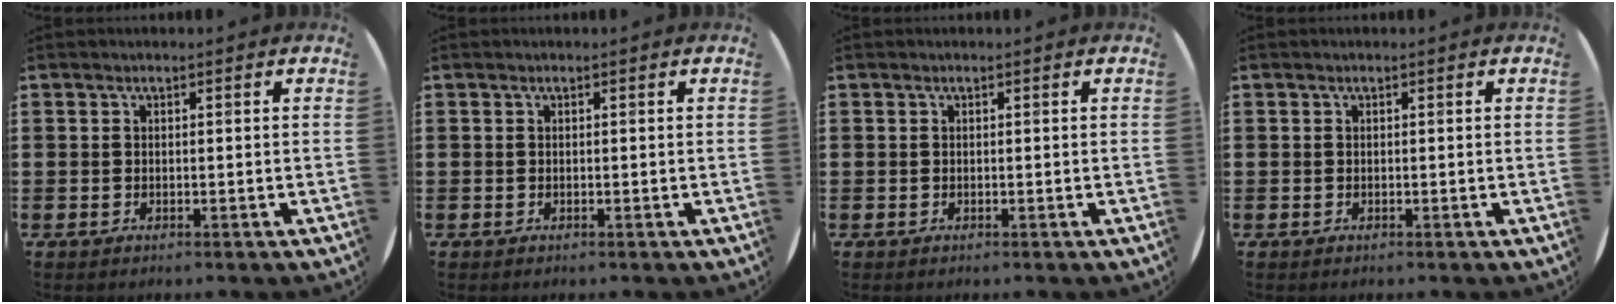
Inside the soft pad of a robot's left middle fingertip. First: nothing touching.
{"total": 0.0}
{"total": 0.0}
{"total": 0.0}